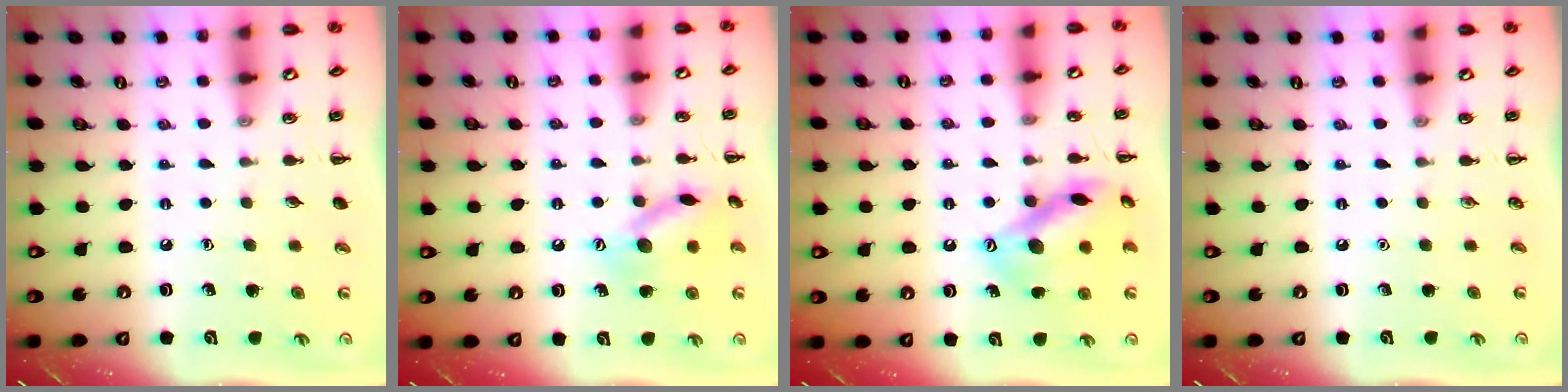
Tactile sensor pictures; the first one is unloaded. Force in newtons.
{"total": 12.4, "press": 12.4, "slide": 0.8}
{"total": 14.8, "press": 14.7, "slide": 0.8}
{"total": 0.0}